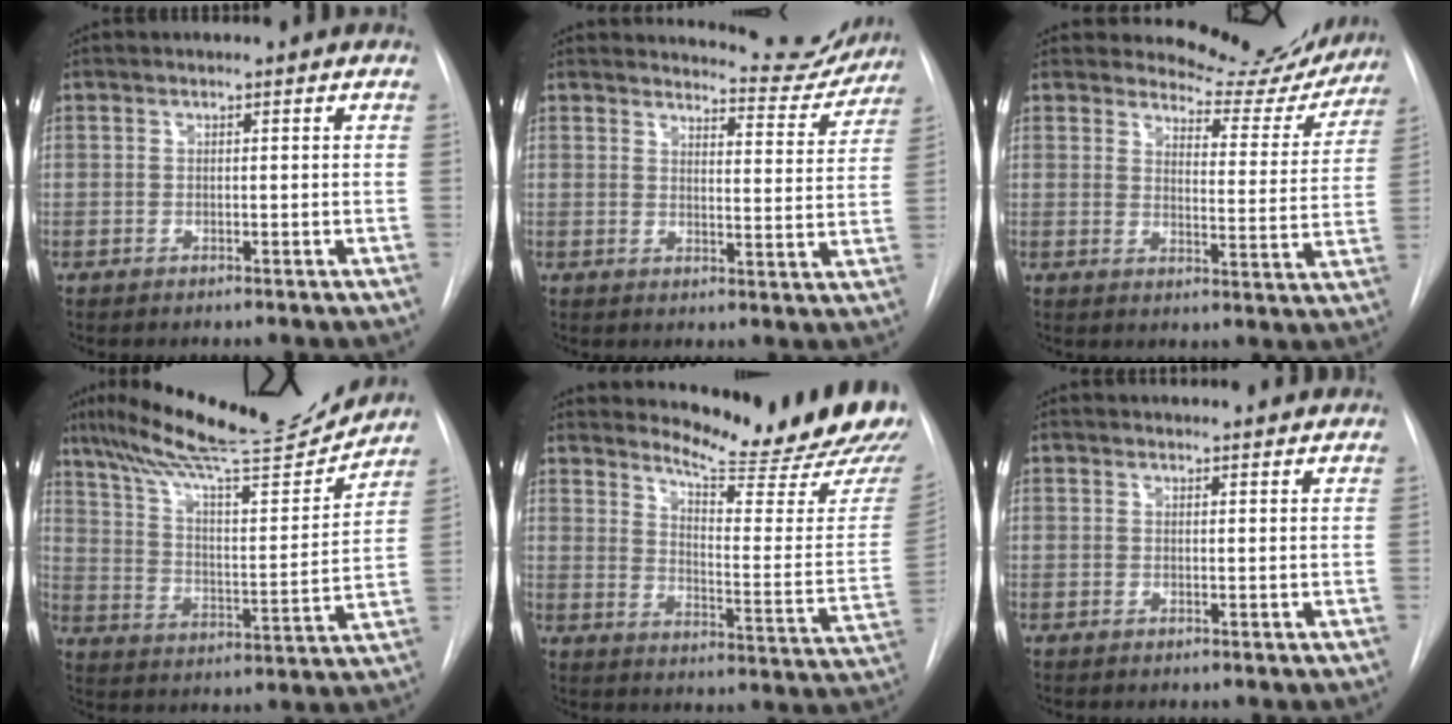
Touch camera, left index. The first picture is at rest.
{"total": 9.3, "force": [9.2, 1.5, 0.2], "torque": [0.012, -0.038, 0.098]}
{"total": 12.2, "force": [11.7, 3.2, 0.9], "torque": [0.006, -0.047, 0.126]}
{"total": 21.4, "force": [19.2, 1.8, 9.4], "torque": [-0.164, -0.016, 0.288]}
{"total": 20.3, "force": [19.1, 0.3, 6.9], "torque": [-0.104, -0.138, 0.231]}
{"total": 6.1, "force": [5.9, 1.0, 1.3], "torque": [-0.013, 0.014, 0.058]}